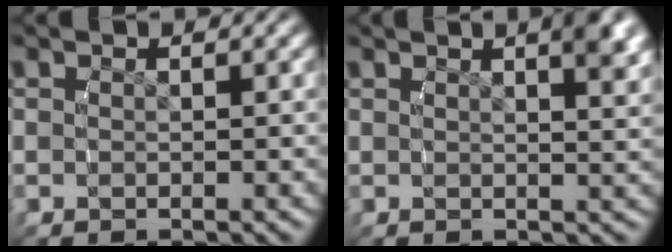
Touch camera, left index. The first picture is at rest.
{"total": 2.5, "force": [1.2, 0.2, 2.2], "torque": [-0.025, 0.002, 0.020]}